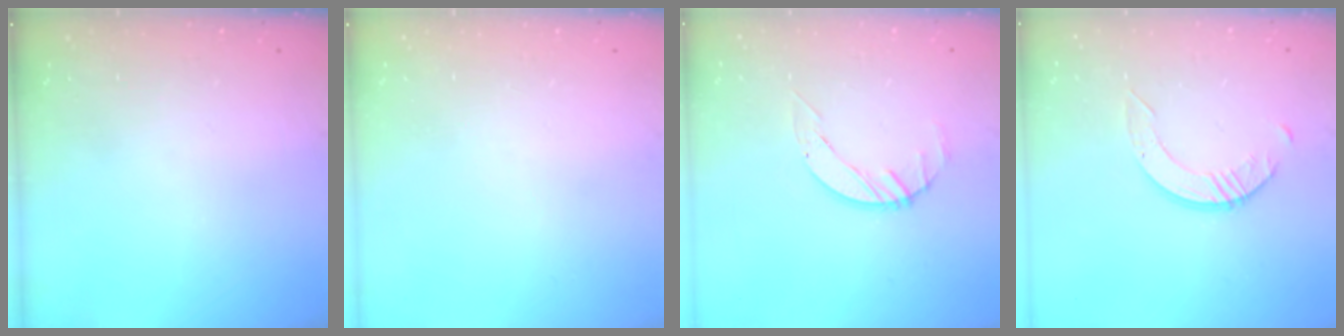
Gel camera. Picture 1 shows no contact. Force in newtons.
{"total": 0.0}
{"total": 2.7, "press": 2.7, "slide": 0.3}
{"total": 4.5, "press": 4.5, "slide": 0.3}